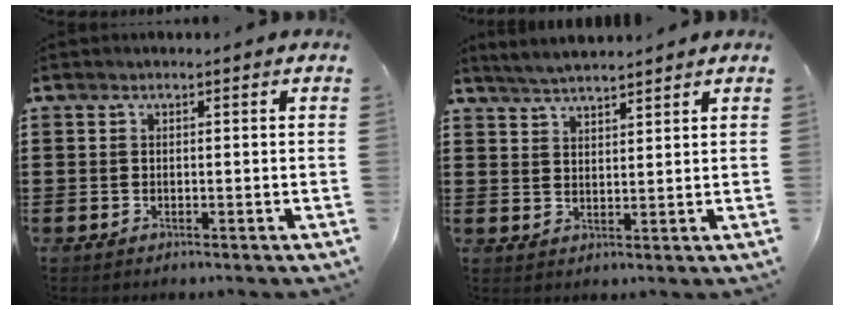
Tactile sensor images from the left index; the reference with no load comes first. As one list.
[{"total": 3.4, "force": [3.4, -0.2, 0.4], "torque": [-0.017, -0.006, 0.063]}]